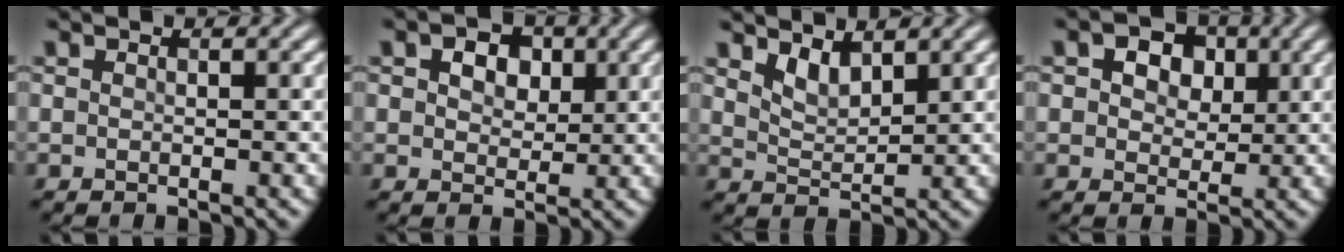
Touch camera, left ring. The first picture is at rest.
{"total": 4.4, "force": [1.9, 3.0, 2.6], "torque": [-0.044, 0.005, 0.015]}
{"total": 2.4, "force": [1.8, 0.9, 1.3], "torque": [-0.029, -0.009, 0.038]}
{"total": 5.2, "force": [2.1, 3.6, 3.2], "torque": [-0.047, 0.009, 0.010]}